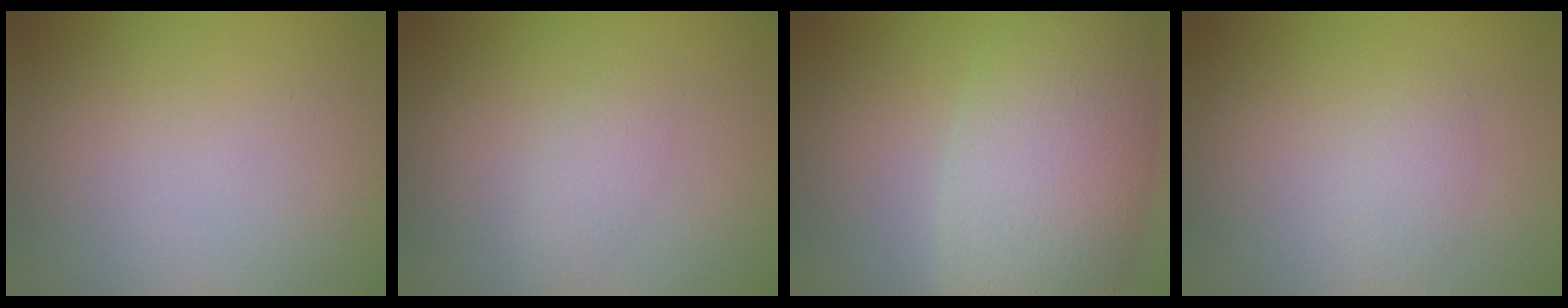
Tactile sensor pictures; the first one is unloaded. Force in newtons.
{"total": 1.4, "press": 1.4, "slide": 0.0}
{"total": 9.6, "press": 9.6, "slide": 0.4}
{"total": 1.3, "press": 1.3, "slide": 0.1}